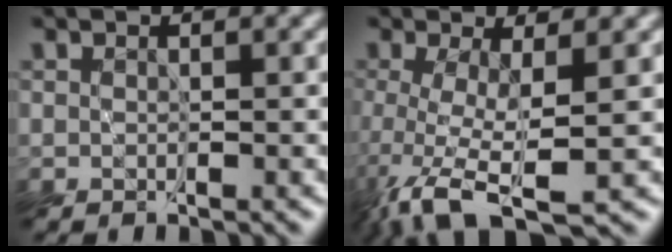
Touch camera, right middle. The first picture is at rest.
{"total": 5.6, "force": [-2.0, 1.2, 5.1], "torque": [-0.104, -0.015, -0.039]}